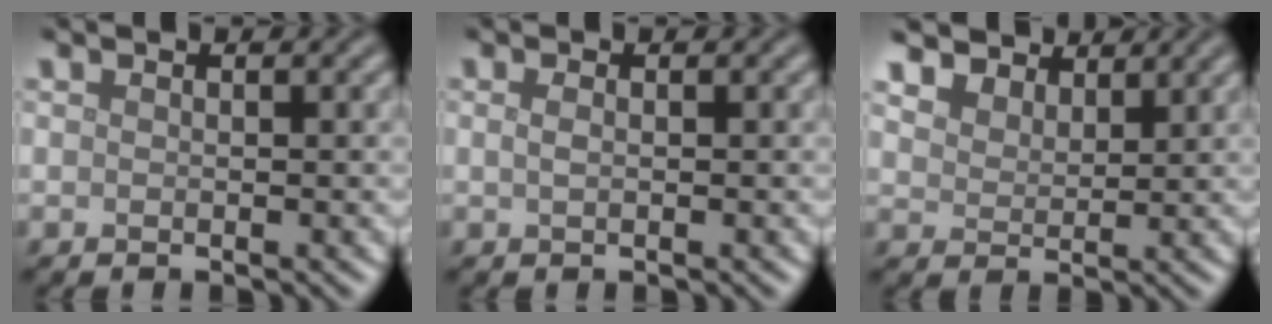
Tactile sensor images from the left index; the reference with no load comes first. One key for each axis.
{"total": 0.8, "fx": 0.2, "fy": 0.4, "fz": 0.6, "tx": -0.015, "ty": 0.001, "tz": 0.004}
{"total": 5.3, "fx": 4.5, "fy": 2.4, "fz": 1.4, "tx": -0.056, "ty": -0.009, "tz": 0.085}